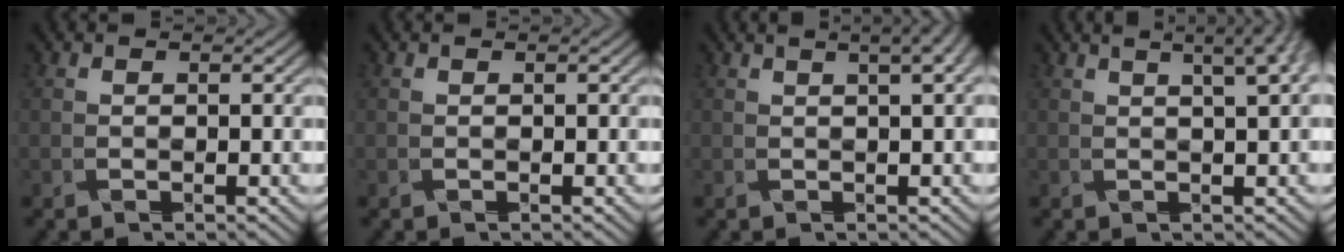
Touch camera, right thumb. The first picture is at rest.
{"total": 0.0}
{"total": 4.2, "force": [1.7, 1.2, 3.7], "torque": [-0.065, 0.012, 0.032]}
{"total": 5.2, "force": [2.3, 1.0, 4.5], "torque": [-0.066, 0.016, 0.036]}